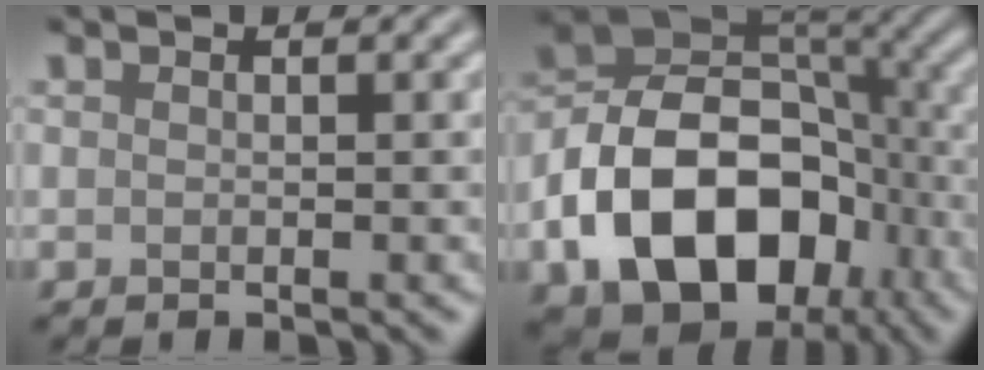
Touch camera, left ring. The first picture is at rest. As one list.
[{"total": 13.9, "force": [-5.1, 9.7, 8.6], "torque": [-0.155, -0.003, -0.096]}]